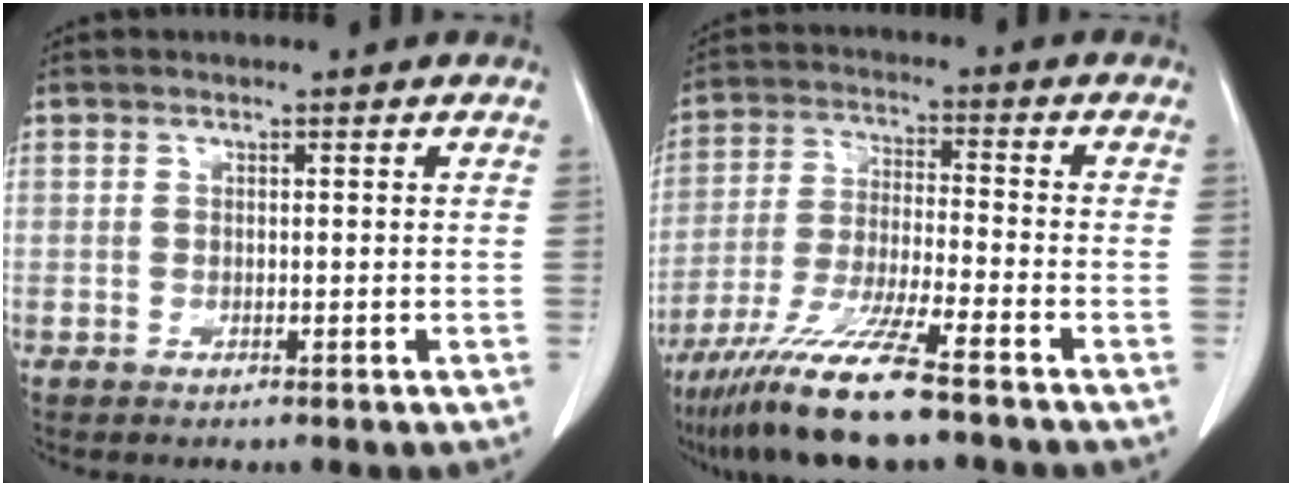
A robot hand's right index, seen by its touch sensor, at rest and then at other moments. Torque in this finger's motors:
{"motor_torque": [1.07, -1.07, 0.71, 0.21]}